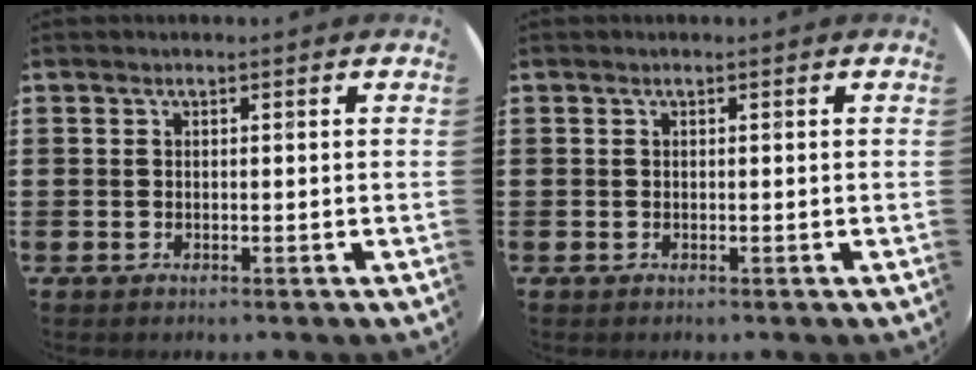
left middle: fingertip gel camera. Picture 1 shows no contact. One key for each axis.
{"total": 0.0}